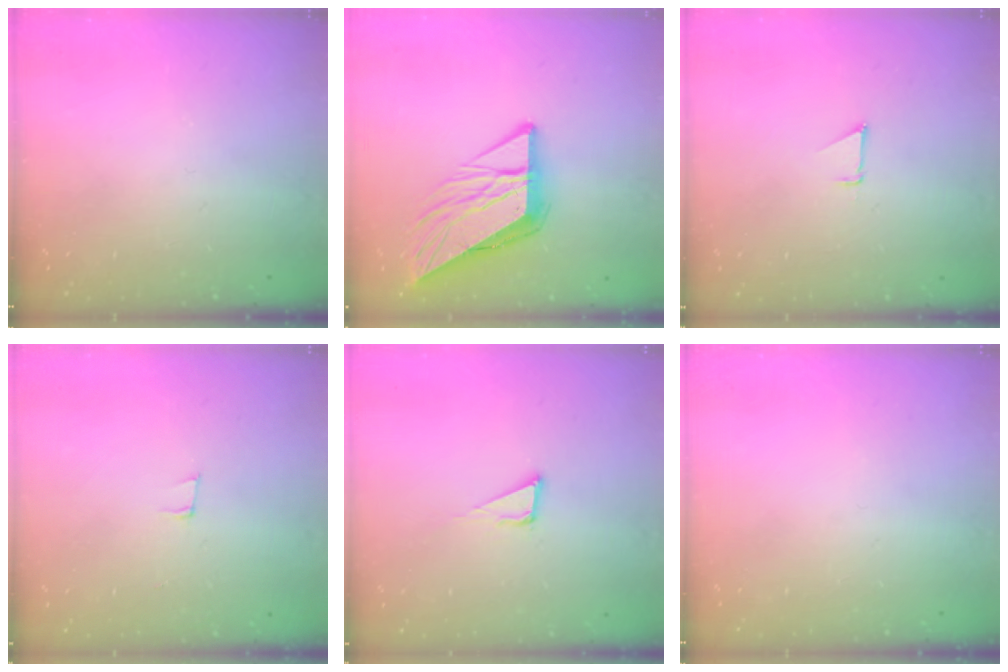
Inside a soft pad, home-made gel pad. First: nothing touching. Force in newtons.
{"total": 12.2, "press": 12.2, "slide": 1.4}
{"total": 0.9, "press": 0.9, "slide": 0.1}
{"total": 5.6, "press": 4.5, "slide": 3.3}
{"total": 3.9, "press": 3.9, "slide": 0.2}
{"total": 0.0}